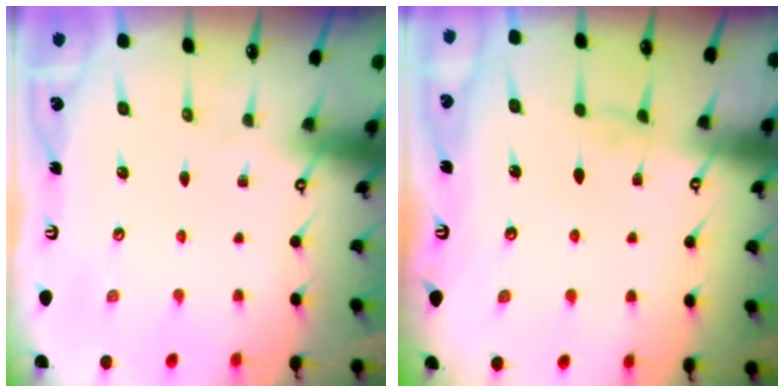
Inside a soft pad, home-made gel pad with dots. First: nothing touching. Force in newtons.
{"total": 2.0, "press": 1.9, "slide": 0.3}